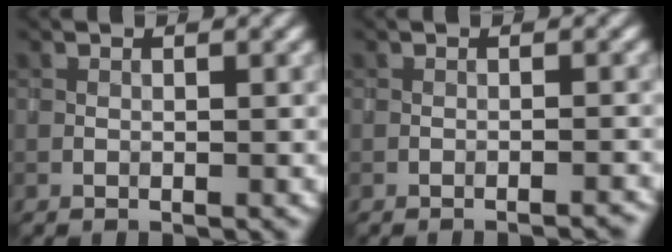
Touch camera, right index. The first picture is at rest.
{"total": 1.7, "force": [-1.6, 0.1, 0.5], "torque": [-0.001, 0.016, -0.020]}